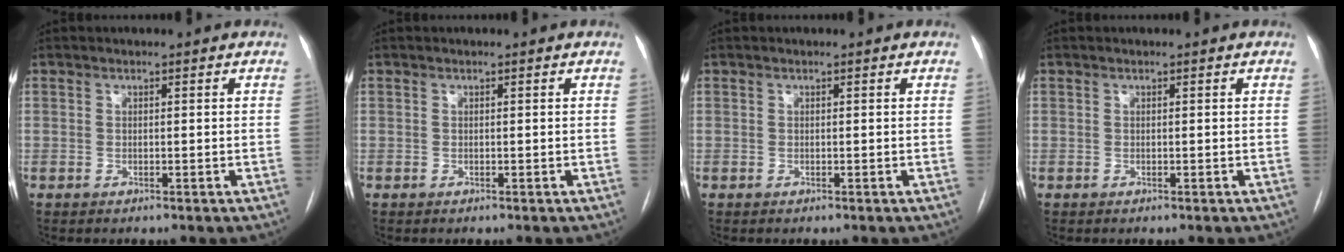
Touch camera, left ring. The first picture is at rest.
{"total": 0.0}
{"total": 0.0}
{"total": 0.0}